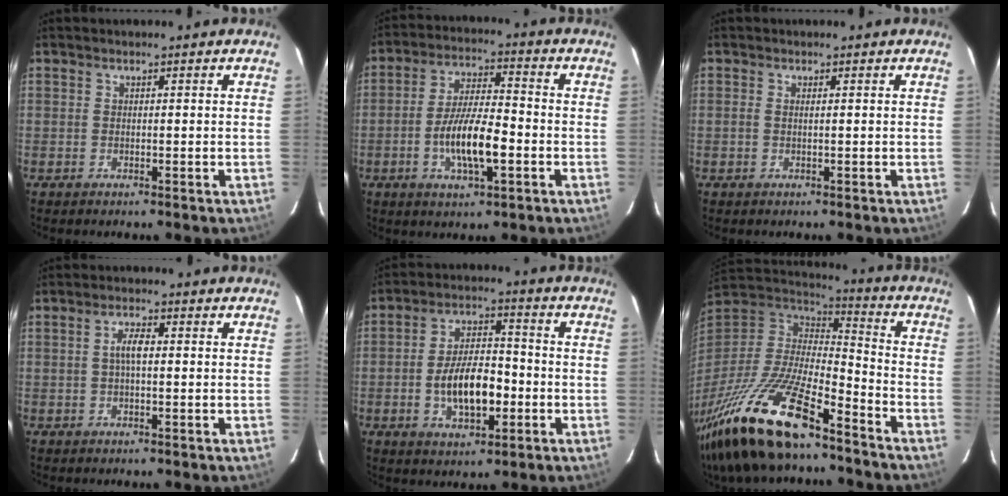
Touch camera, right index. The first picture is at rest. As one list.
[{"total": 10.7, "force": [-3.3, 3.0, 9.8], "torque": [-0.190, -0.002, -0.059]}, {"total": 0.5, "force": [0.1, 0.0, 0.5], "torque": [-0.011, 0.001, 0.001]}, {"total": 2.9, "force": [0.1, 0.9, 2.8], "torque": [-0.054, 0.006, 0.002]}, {"total": 11.2, "force": [-2.9, 5.3, 9.5], "torque": [-0.179, 0.010, -0.041]}, {"total": 26.7, "force": [-18.9, 7.3, 17.4], "torque": [-0.350, -0.054, -0.333]}]